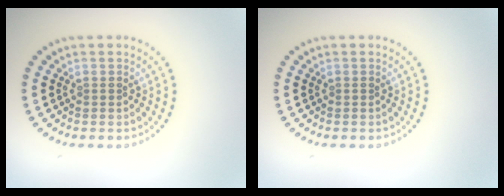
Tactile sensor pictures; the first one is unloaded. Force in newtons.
{"total": 0.0}